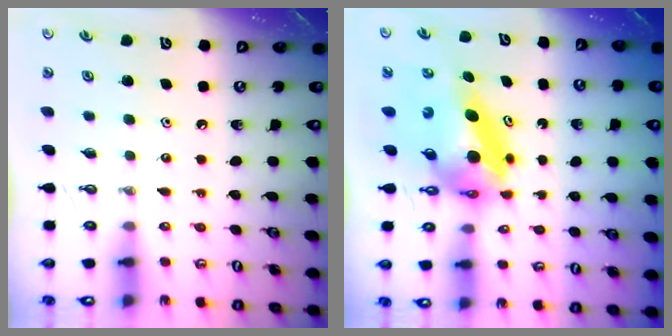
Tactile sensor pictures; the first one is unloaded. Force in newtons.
{"total": 7.6, "press": 7.6, "slide": 0.6}